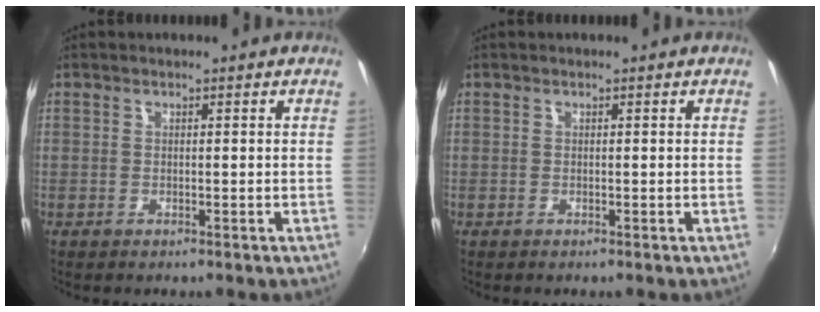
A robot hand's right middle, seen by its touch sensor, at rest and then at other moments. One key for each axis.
{"total": 0.0}